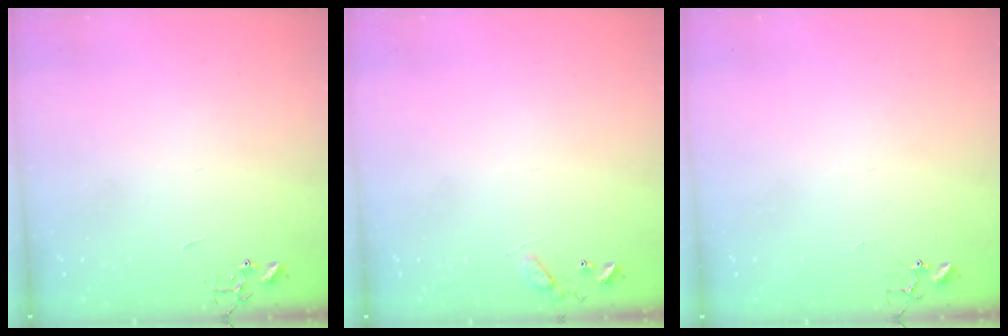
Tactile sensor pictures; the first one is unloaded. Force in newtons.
{"total": 7.7, "press": 7.6, "slide": 0.5}
{"total": 4.1, "press": 4.1, "slide": 0.2}